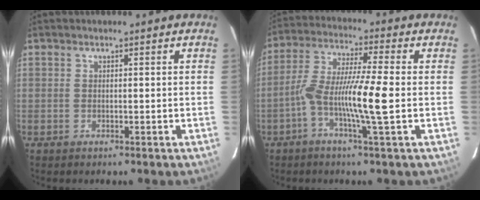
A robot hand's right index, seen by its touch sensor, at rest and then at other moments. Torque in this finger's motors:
{"motor_torque": [0.33, -0.17, 0.36, 0.15]}